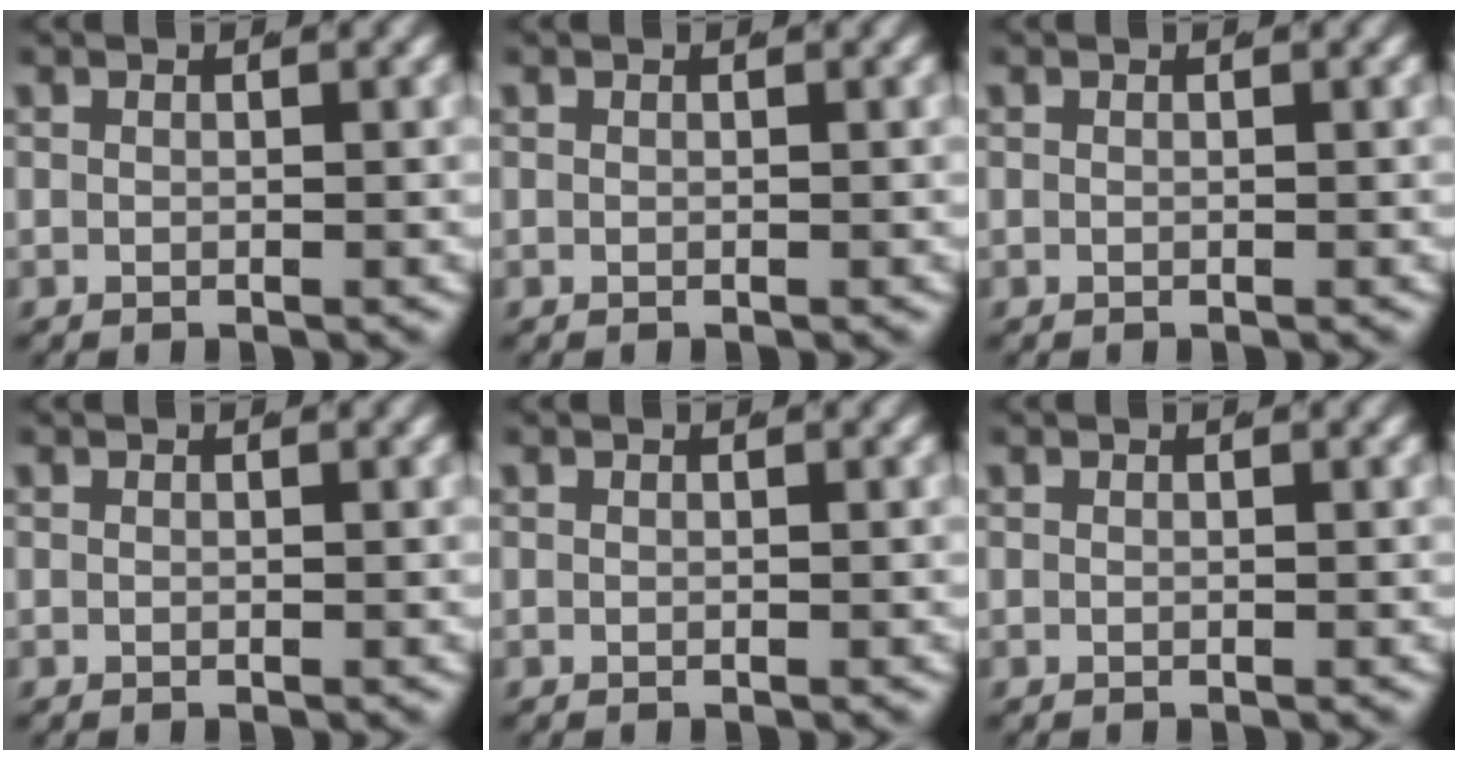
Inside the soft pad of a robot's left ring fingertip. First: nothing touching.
{"total": 0.0}
{"total": 0.0}
{"total": 0.0}
{"total": 1.0, "force": [-0.2, -1.0, -0.3], "torque": [0.010, -0.014, 0.008]}
{"total": 0.0}